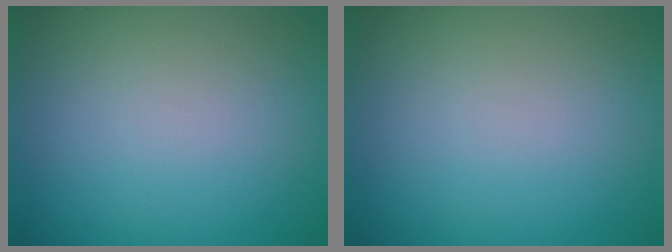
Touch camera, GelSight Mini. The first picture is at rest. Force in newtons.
{"total": 0.0}